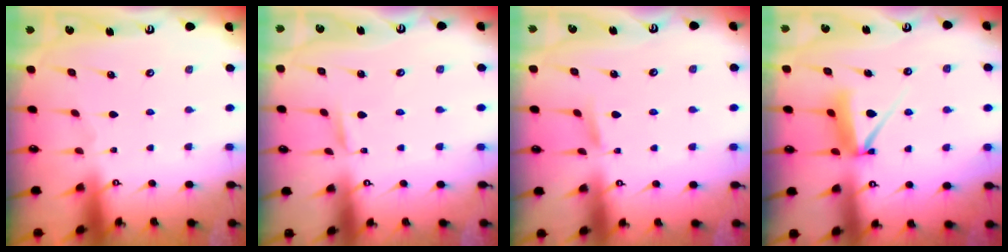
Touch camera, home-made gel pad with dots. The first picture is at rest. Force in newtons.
{"total": 2.5, "press": 2.5, "slide": 0.3}
{"total": 5.5, "press": 5.4, "slide": 0.6}
{"total": 7.8, "press": 7.8, "slide": 0.4}